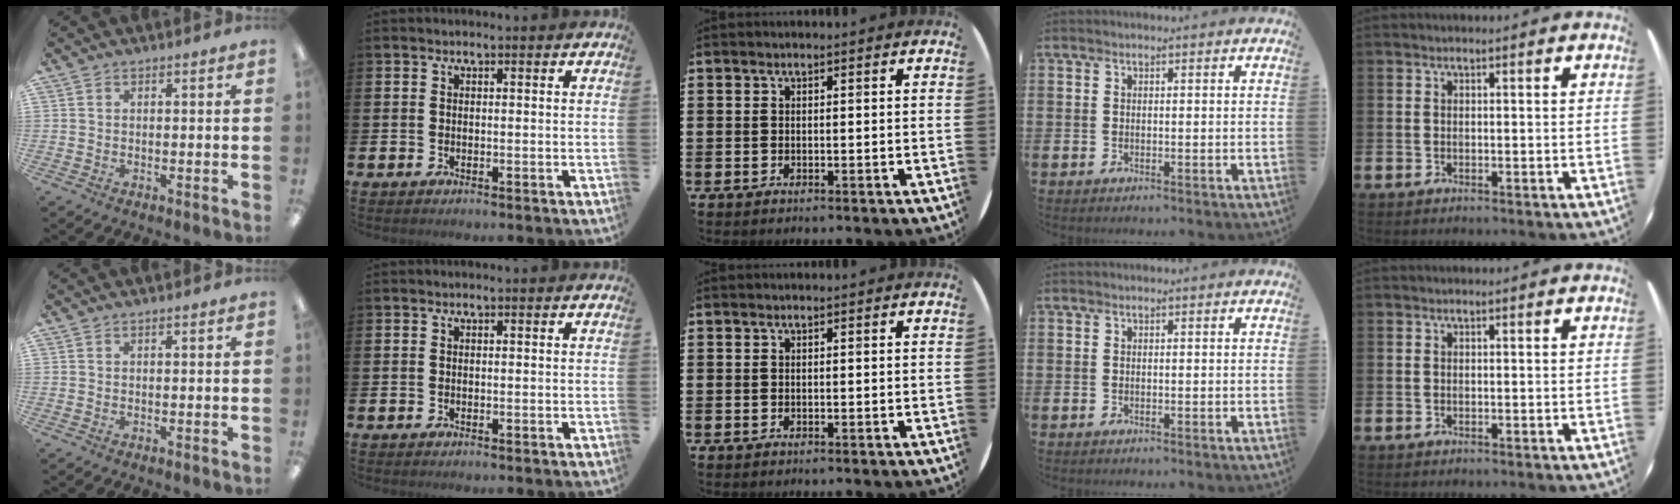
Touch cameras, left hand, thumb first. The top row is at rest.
{}